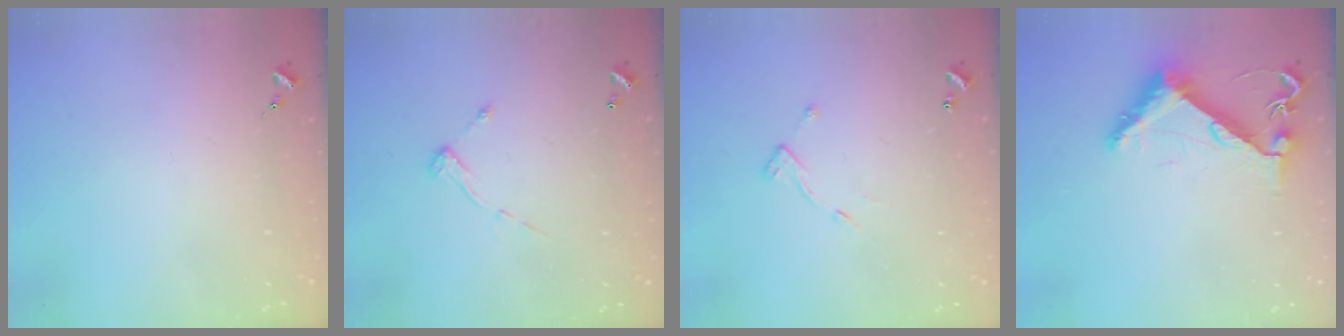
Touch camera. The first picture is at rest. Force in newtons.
{"total": 6.2, "press": 6.2, "slide": 0.3}
{"total": 7.2, "press": 7.2, "slide": 0.5}
{"total": 8.4, "press": 8.4, "slide": 0.4}